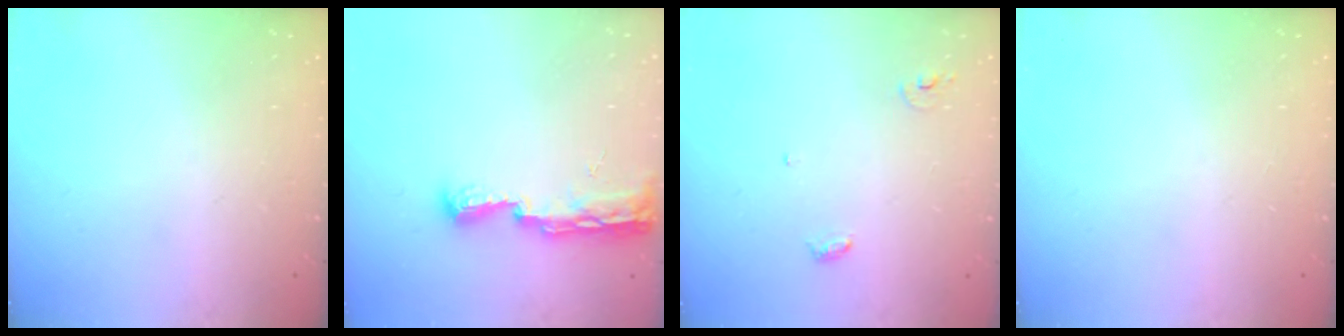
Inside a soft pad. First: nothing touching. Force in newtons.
{"total": 9.3, "press": 9.3, "slide": 0.5}
{"total": 3.7, "press": 3.7, "slide": 0.3}
{"total": 0.0}